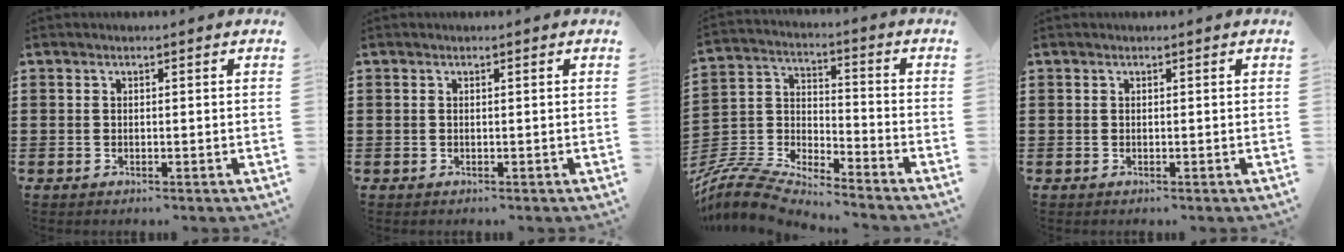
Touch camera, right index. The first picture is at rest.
{"total": 0.0}
{"total": 7.2, "force": [-7.0, 0.7, 1.4], "torque": [-0.058, -0.012, -0.150]}
{"total": 0.0}